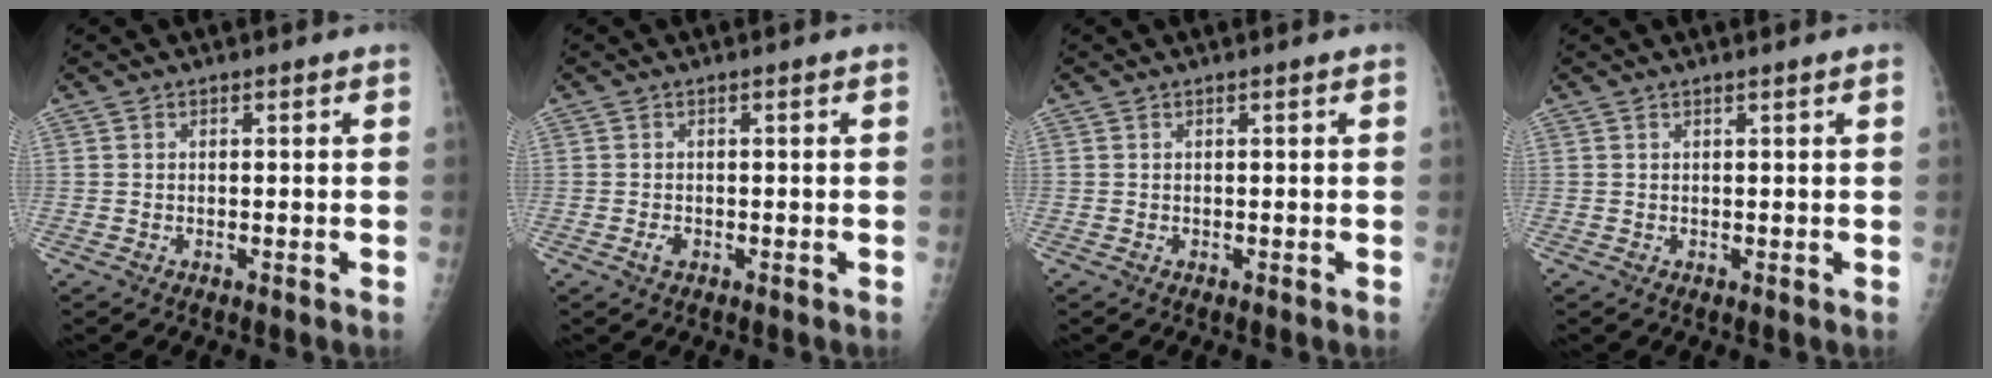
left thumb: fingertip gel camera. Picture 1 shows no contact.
{"total": 0.9, "force": [-0.5, 0.6, 0.4], "torque": [-0.002, 0.006, -0.009]}
{"total": 0.0}
{"total": 0.6, "force": [0.3, -0.2, 0.5], "torque": [-0.018, -0.004, 0.010]}